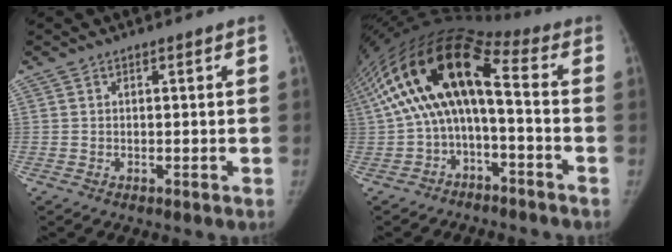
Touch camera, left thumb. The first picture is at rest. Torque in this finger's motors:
{"motor_torque": [0.94, 1.08, 2.74, -0.04, 1.05]}